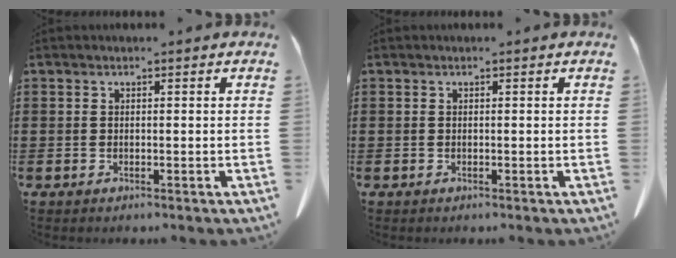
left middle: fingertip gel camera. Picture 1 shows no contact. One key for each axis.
{"total": 0.0}